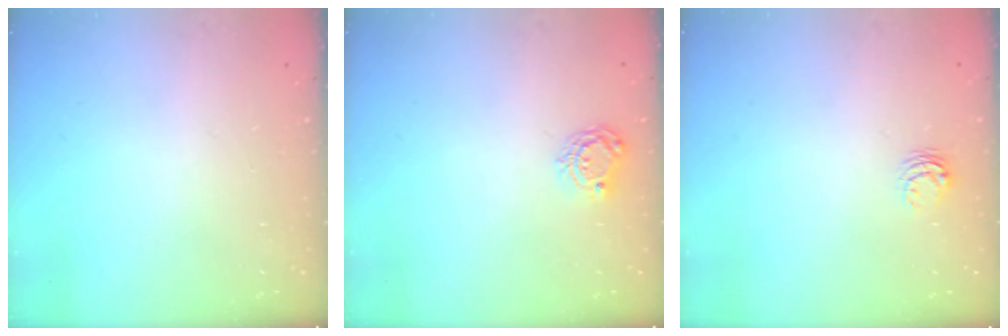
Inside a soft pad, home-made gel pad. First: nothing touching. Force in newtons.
{"total": 5.0, "press": 5.0, "slide": 0.5}
{"total": 3.7, "press": 3.7, "slide": 0.5}